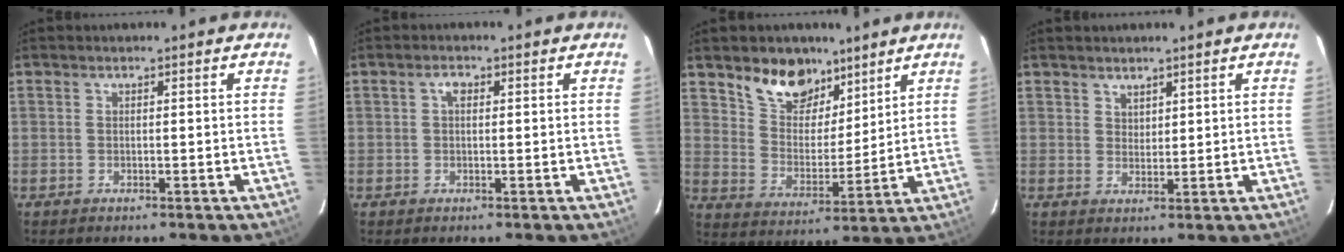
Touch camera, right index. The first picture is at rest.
{"total": 1.6, "force": [0.4, 1.0, 1.2], "torque": [-0.022, 0.008, 0.004]}
{"total": 11.7, "force": [8.3, 6.8, 4.7], "torque": [-0.089, 0.009, 0.154]}
{"total": 2.2, "force": [1.8, 1.3, 0.3], "torque": [0.002, 0.003, 0.032]}